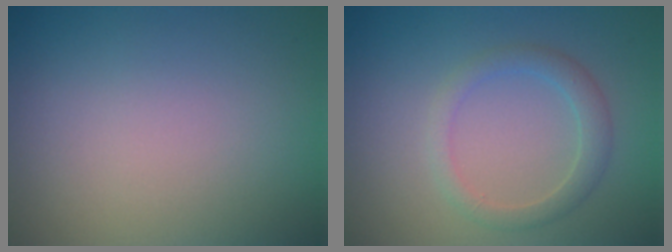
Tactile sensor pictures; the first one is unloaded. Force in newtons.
{"total": 2.3, "press": 2.3, "slide": 0.0}